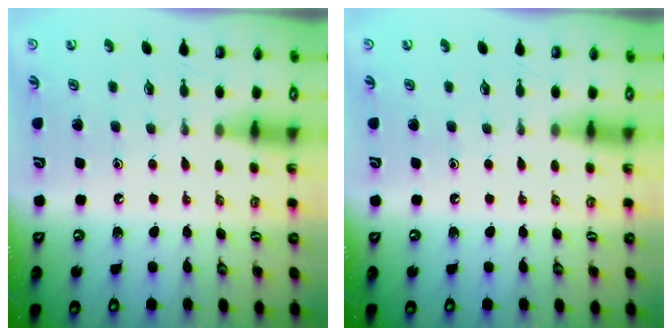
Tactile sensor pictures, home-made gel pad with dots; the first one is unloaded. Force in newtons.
{"total": 0.0}